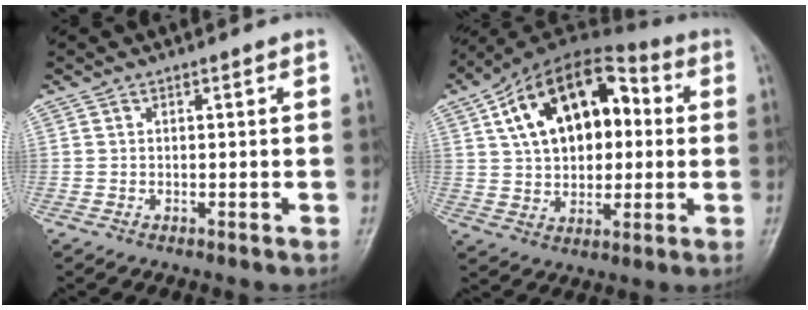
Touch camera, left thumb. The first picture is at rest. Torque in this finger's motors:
{"motor_torque": [0.31, 1.62, 2.07, -0.71, 0.51]}